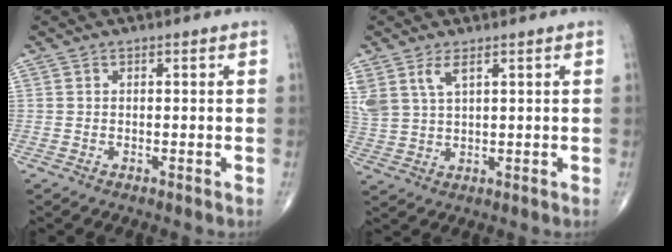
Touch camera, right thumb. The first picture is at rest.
{"total": 6.2, "force": [3.4, 2.8, 4.3], "torque": [-0.100, -0.007, 0.076]}